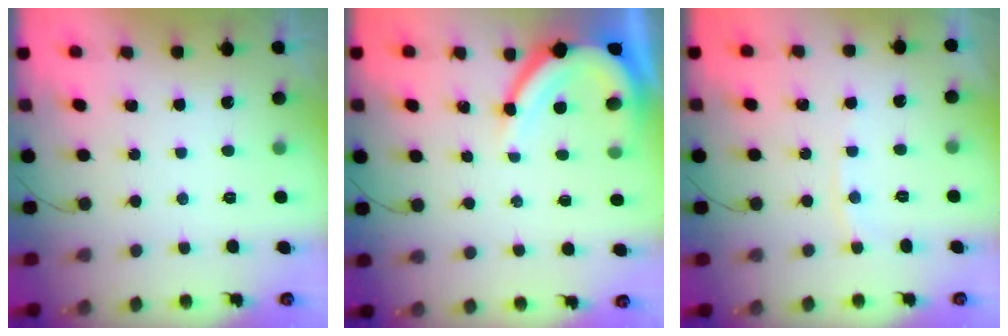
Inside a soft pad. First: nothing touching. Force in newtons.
{"total": 9.8, "press": 9.8, "slide": 1.2}
{"total": 4.7, "press": 4.7, "slide": 0.3}